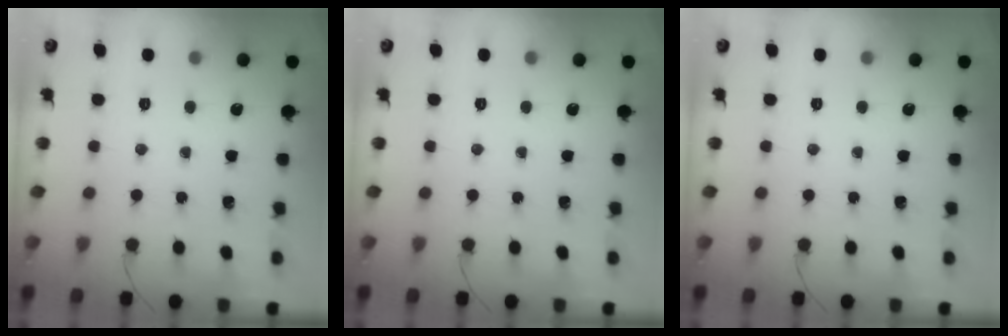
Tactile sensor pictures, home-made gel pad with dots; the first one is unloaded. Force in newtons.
{"total": 0.0}
{"total": 0.0}